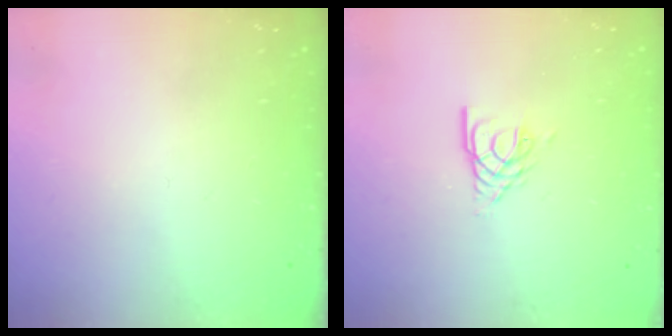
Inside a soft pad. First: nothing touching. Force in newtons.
{"total": 3.3, "press": 3.2, "slide": 0.4}